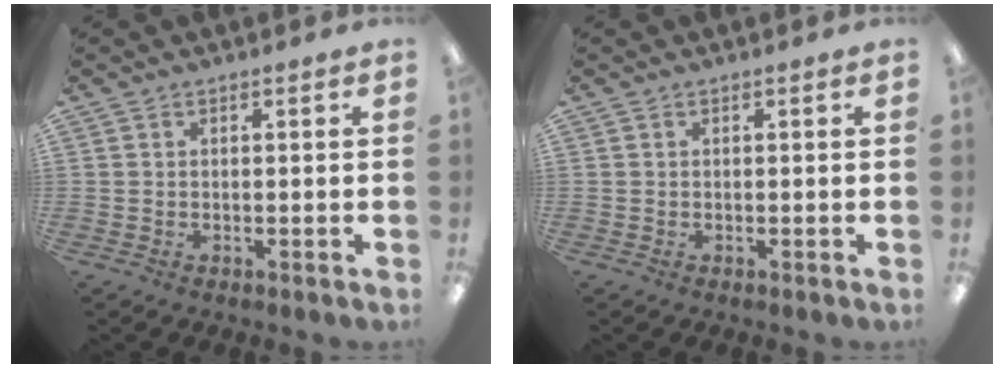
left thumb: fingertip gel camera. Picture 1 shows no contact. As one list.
[{"total": 0.0}]